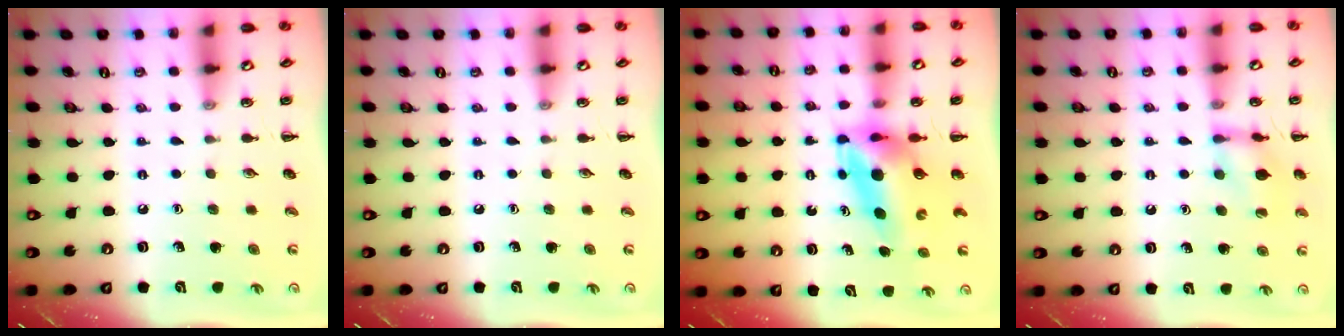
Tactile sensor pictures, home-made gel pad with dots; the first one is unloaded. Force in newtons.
{"total": 0.0}
{"total": 7.3, "press": 7.0, "slide": 2.3}
{"total": 12.1, "press": 12.0, "slide": 1.8}